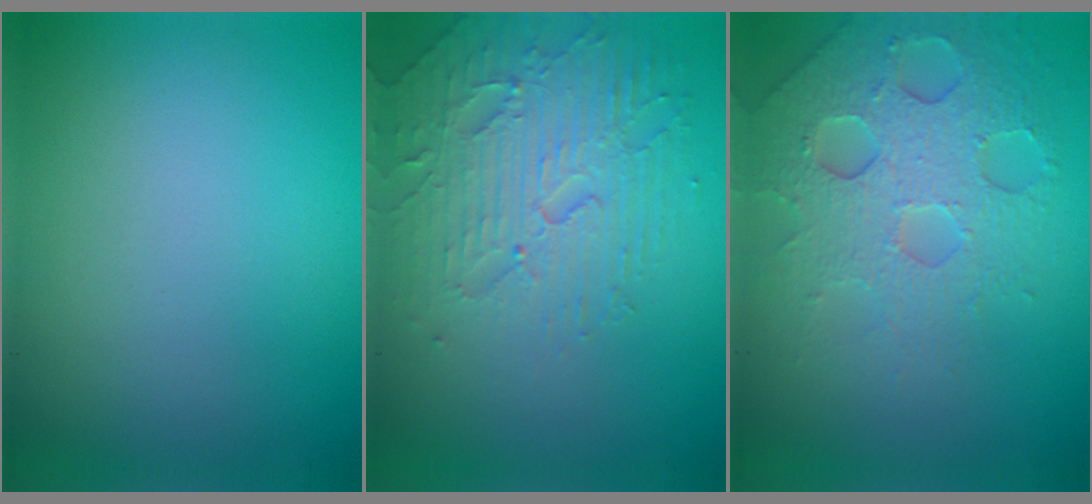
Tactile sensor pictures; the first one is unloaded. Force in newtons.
{"total": 4.4, "press": 3.9, "slide": 2.1}
{"total": 5.8, "press": 4.5, "slide": 3.7}